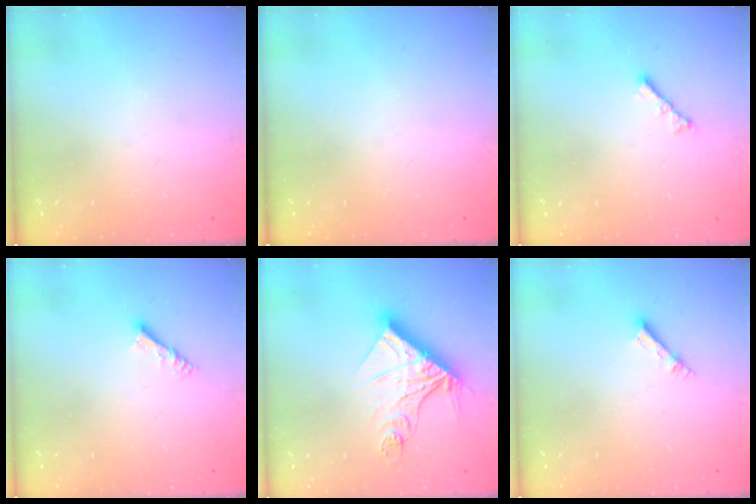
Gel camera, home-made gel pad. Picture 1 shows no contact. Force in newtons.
{"total": 0.0}
{"total": 3.0, "press": 3.0, "slide": 0.5}
{"total": 5.2, "press": 5.1, "slide": 0.5}
{"total": 13.9, "press": 13.9, "slide": 0.7}
{"total": 2.6, "press": 2.5, "slide": 0.2}